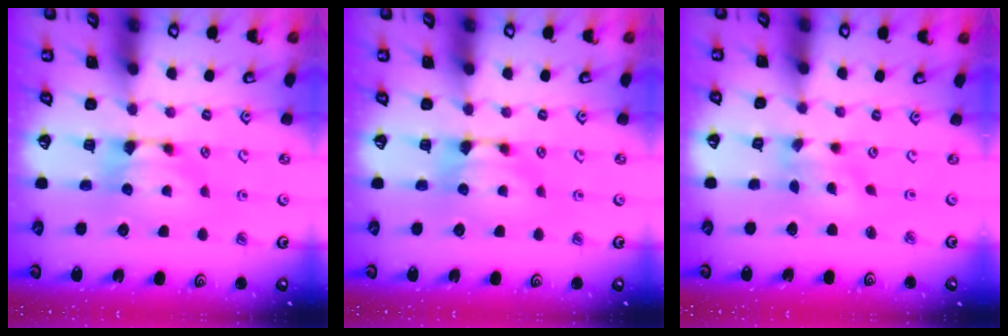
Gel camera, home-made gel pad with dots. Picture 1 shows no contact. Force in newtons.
{"total": 0.0}
{"total": 1.2, "press": 0.3, "slide": 1.2}